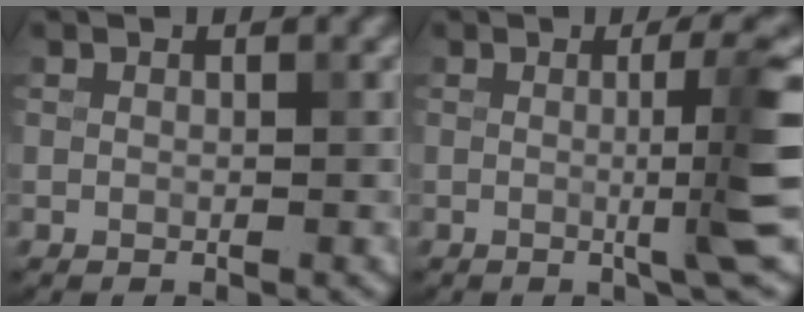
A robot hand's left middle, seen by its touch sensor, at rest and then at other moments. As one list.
[{"total": 5.4, "force": [0.0, 0.4, 5.4], "torque": [-0.081, -0.003, -0.004]}]